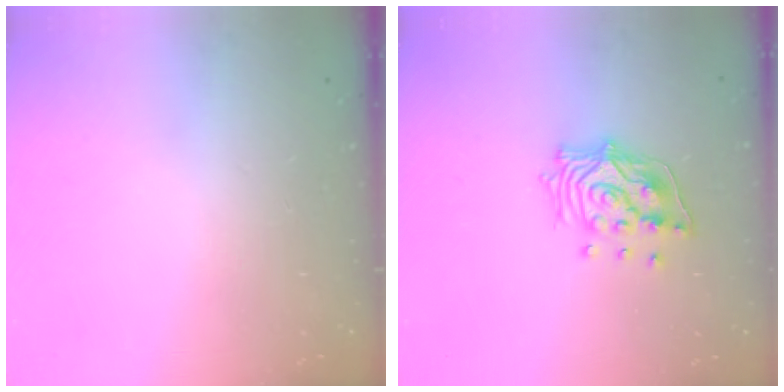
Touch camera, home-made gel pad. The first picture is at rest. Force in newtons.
{"total": 12.9, "press": 12.8, "slide": 1.8}